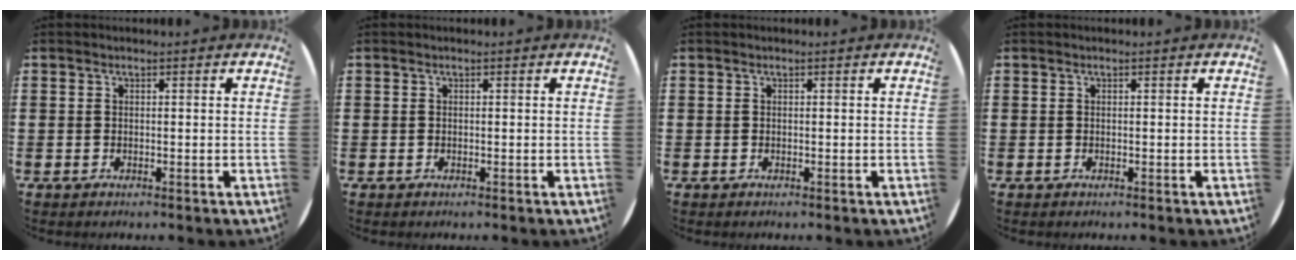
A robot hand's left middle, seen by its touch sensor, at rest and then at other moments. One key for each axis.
{"total": 0.0}
{"total": 0.0}
{"total": 0.0}